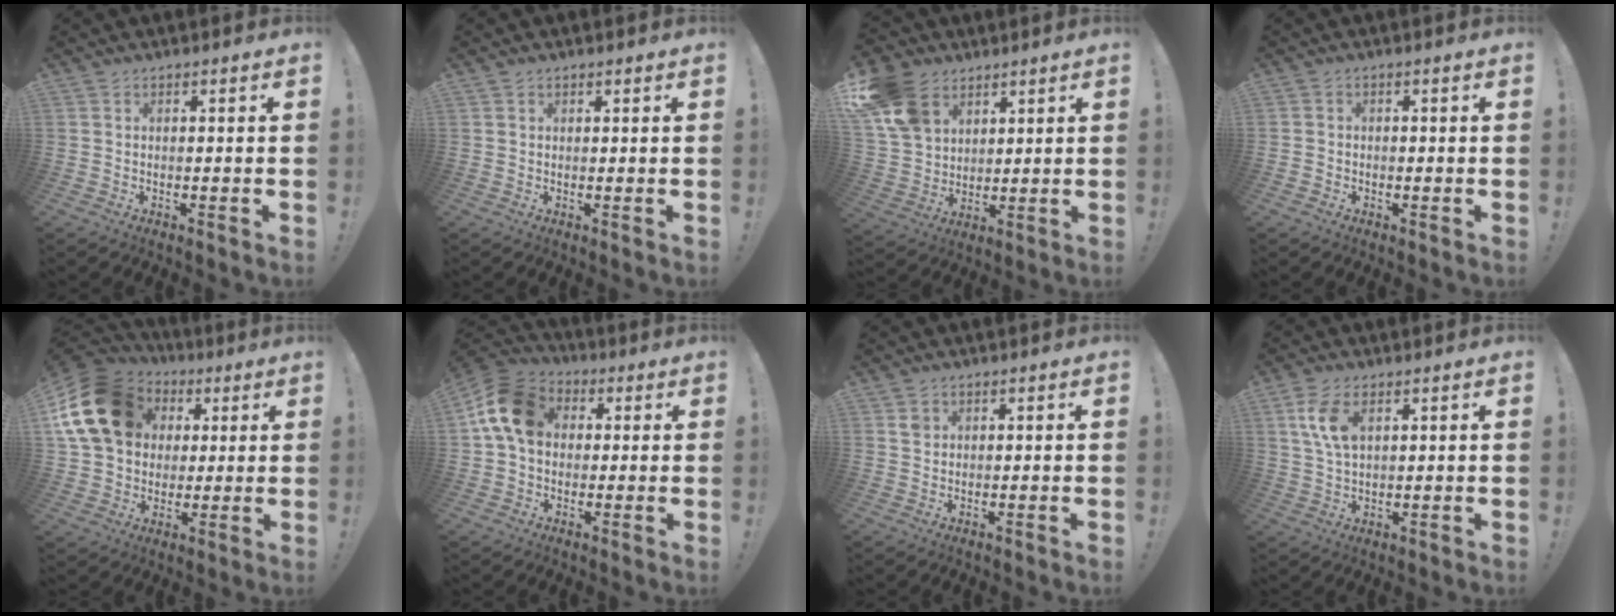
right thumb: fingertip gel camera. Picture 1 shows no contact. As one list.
[{"total": 0.6, "force": [0.6, 0.3, 0.0], "torque": [0.007, -0.004, 0.010]}, {"total": 15.0, "force": [7.9, 10.8, 6.7], "torque": [-0.123, -0.036, 0.160]}, {"total": 1.4, "force": [-0.9, 1.0, 0.2], "torque": [-0.006, 0.008, -0.016]}, {"total": 20.5, "force": [5.4, 16.0, 11.7], "torque": [-0.199, -0.009, 0.118]}, {"total": 13.9, "force": [2.6, 10.3, 9.1], "torque": [-0.157, 0.015, 0.055]}, {"total": 1.8, "force": [1.0, 1.5, 0.5], "torque": [0.001, -0.003, 0.017]}, {"total": 7.9, "force": [3.0, 4.1, 6.1], "torque": [-0.119, -0.008, 0.051]}]